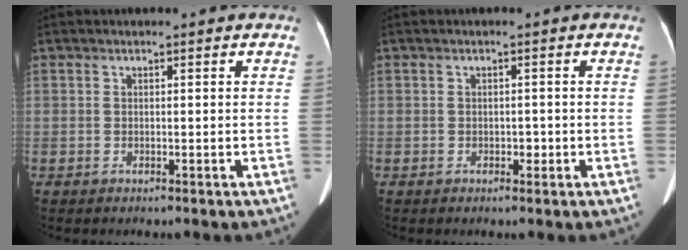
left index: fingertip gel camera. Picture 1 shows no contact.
{"total": 1.0, "force": [-0.3, 0.7, 0.6], "torque": [-0.011, 0.002, -0.003]}